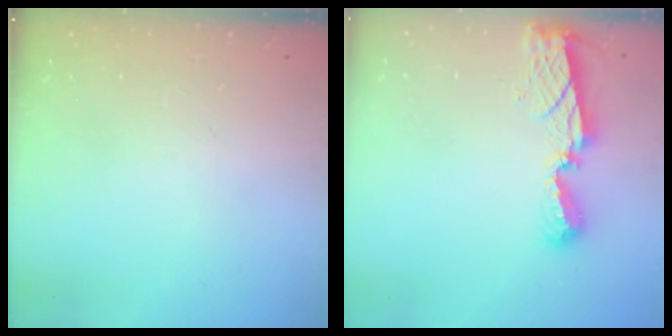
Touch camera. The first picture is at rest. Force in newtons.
{"total": 7.9, "press": 7.9, "slide": 0.3}